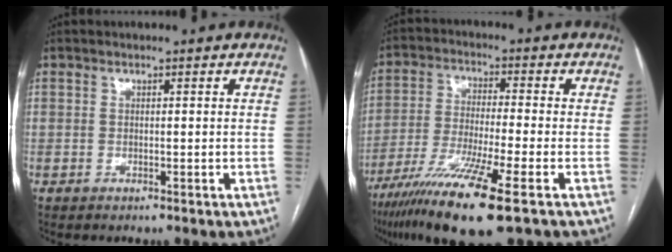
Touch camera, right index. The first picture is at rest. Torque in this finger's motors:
{"motor_torque": [1.28, -0.86, 1.05, 0.21]}